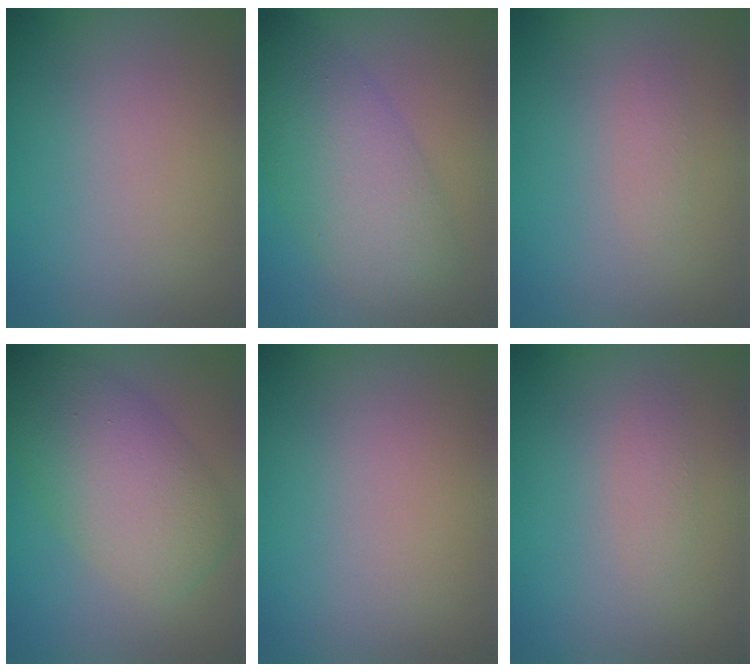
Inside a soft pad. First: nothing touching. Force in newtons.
{"total": 6.4, "press": 6.4, "slide": 0.2}
{"total": 0.8, "press": 0.8, "slide": 0.0}
{"total": 6.9, "press": 6.9, "slide": 0.3}
{"total": 0.0}
{"total": 1.0, "press": 1.0, "slide": 0.1}